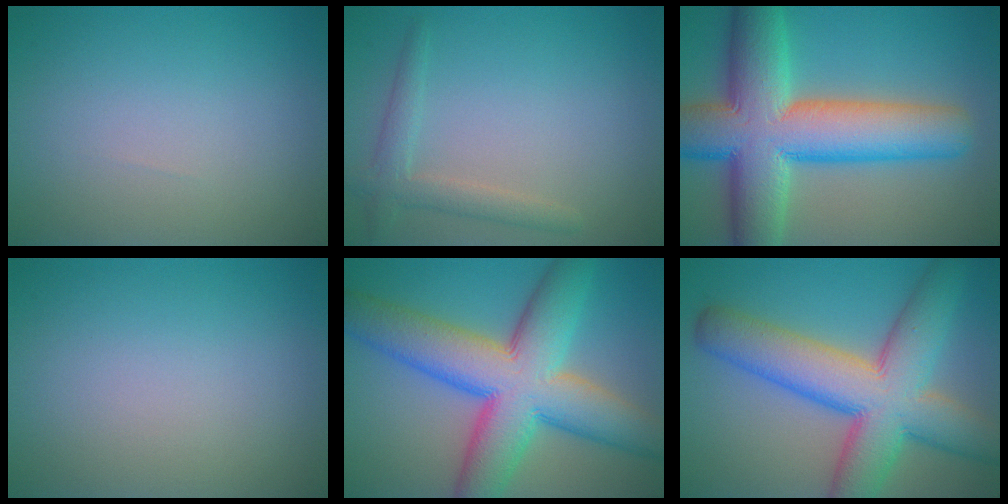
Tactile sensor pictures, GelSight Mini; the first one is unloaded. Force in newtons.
{"total": 2.4, "press": 2.4, "slide": 0.2}
{"total": 13.8, "press": 13.7, "slide": 0.7}
{"total": 0.0}
{"total": 12.5, "press": 12.5, "slide": 0.3}
{"total": 11.1, "press": 11.1, "slide": 0.3}